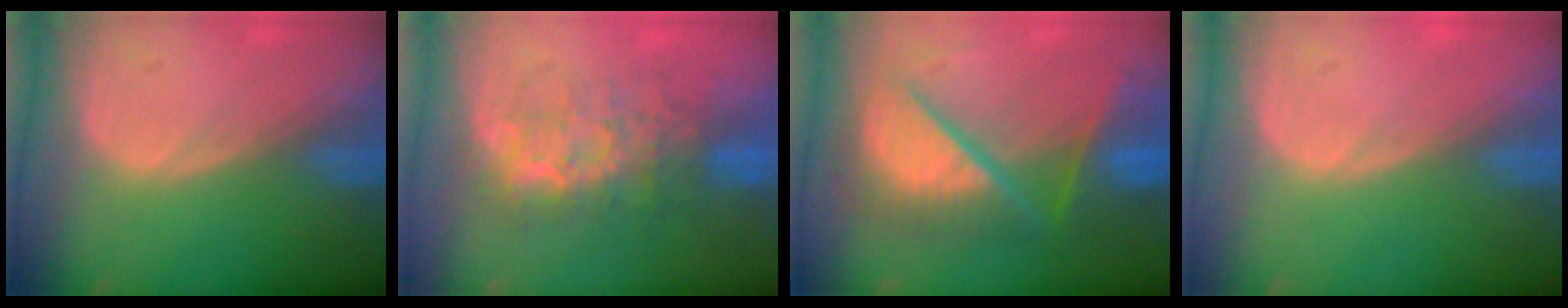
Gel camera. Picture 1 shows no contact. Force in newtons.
{"total": 8.1, "press": 7.8, "slide": 1.9}
{"total": 11.0, "press": 10.9, "slide": 1.4}
{"total": 0.0}